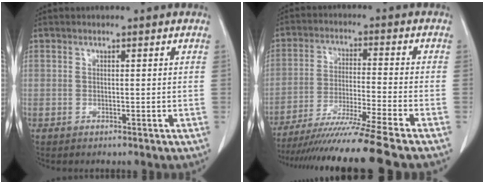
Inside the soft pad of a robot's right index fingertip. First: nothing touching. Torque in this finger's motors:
{"motor_torque": [1.47, -0.66, 0.89, 0.21]}